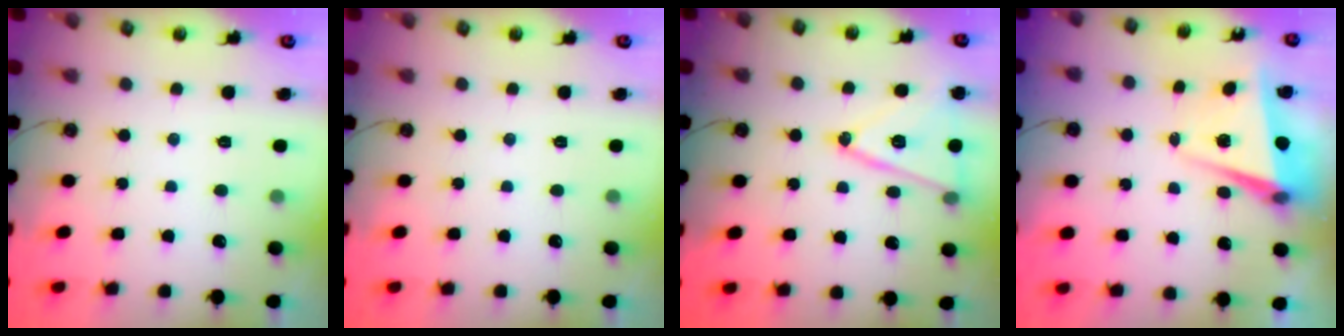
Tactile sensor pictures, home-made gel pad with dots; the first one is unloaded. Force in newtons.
{"total": 0.0}
{"total": 15.6, "press": 15.2, "slide": 3.4}
{"total": 5.3, "press": 5.1, "slide": 1.4}